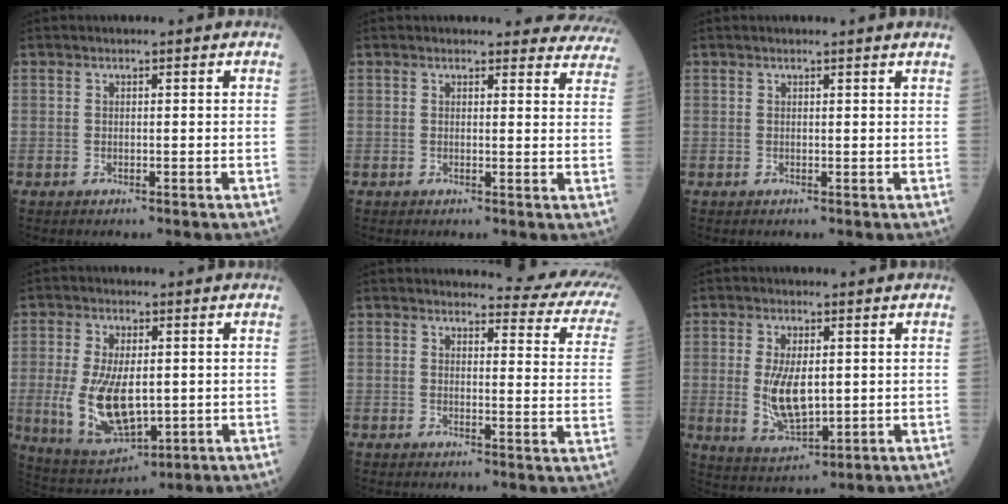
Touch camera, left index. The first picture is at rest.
{"total": 10.2, "force": [9.8, 2.9, 0.4], "torque": [0.050, -0.034, 0.061]}
{"total": 1.2, "force": [1.0, -0.3, 0.4], "torque": [-0.020, -0.005, 0.013]}
{"total": 11.4, "force": [-1.0, 5.3, 10.0], "torque": [-0.201, -0.010, -0.002]}
{"total": 11.3, "force": [10.5, 2.1, 3.8], "torque": [-0.017, -0.051, 0.086]}
{"total": 7.7, "force": [0.2, 3.3, 7.0], "torque": [-0.142, -0.009, 0.010]}